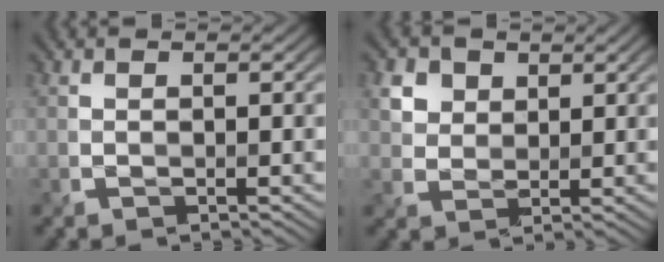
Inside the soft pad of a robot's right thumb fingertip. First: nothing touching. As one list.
[{"total": 3.9, "force": [2.1, 2.9, 1.4], "torque": [-0.047, -0.005, 0.051]}]